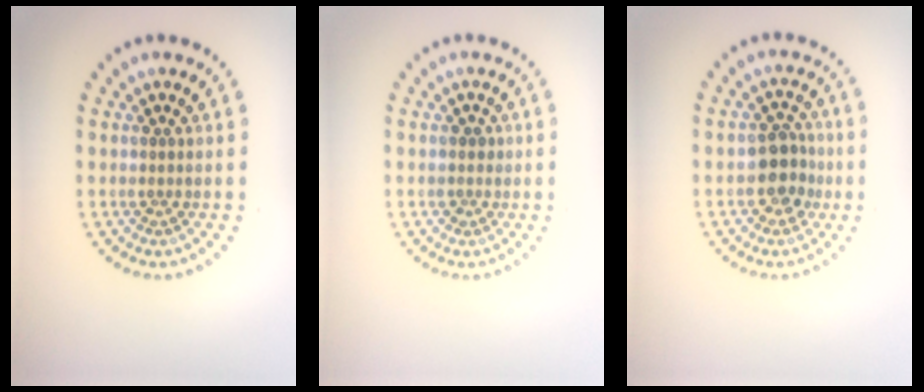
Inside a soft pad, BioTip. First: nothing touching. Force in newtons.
{"total": 1.0, "press": 0.9, "slide": 0.5}
{"total": 3.4, "press": 3.3, "slide": 1.0}